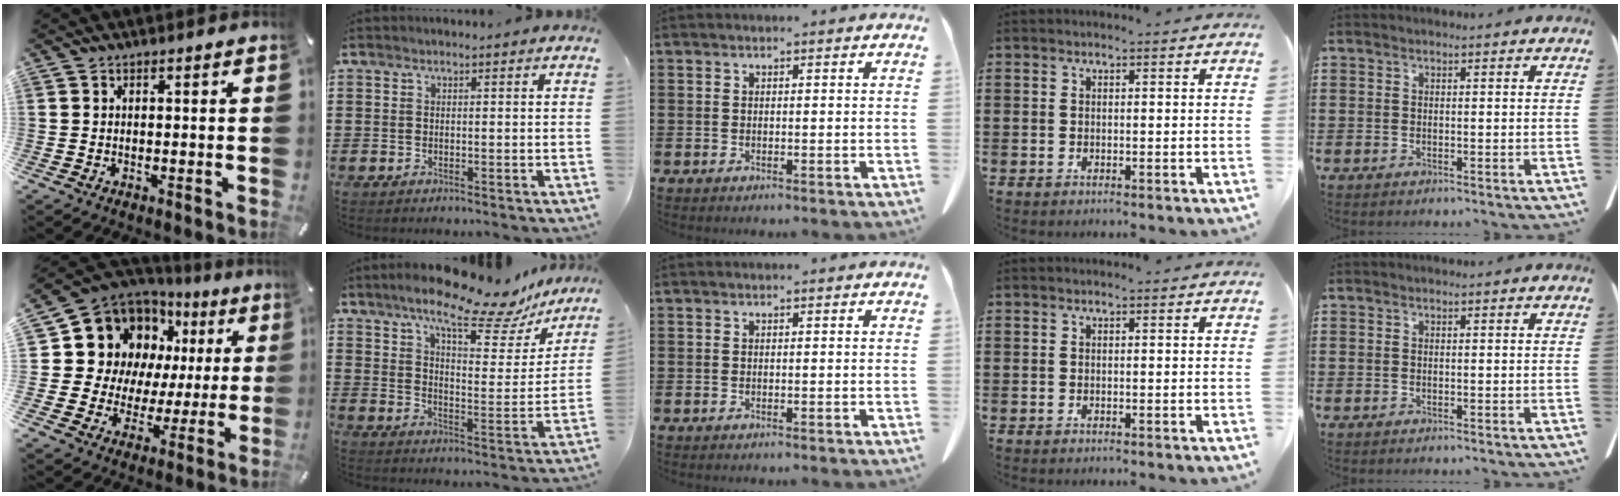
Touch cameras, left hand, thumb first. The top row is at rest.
{"thumb": {"total": 16.4, "force": [7.6, 13.3, 5.9], "torque": [-0.102, -0.068, 0.157]}, "index": {"total": 14.1, "force": [11.2, 2.4, 8.2], "torque": [-0.154, -0.058, 0.186]}}